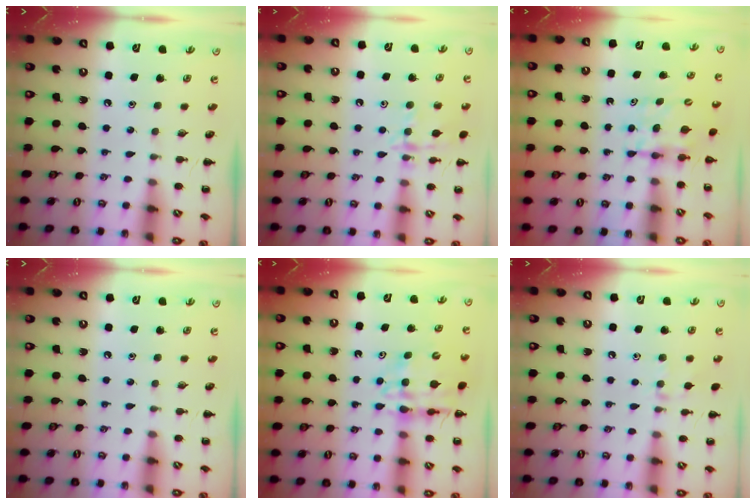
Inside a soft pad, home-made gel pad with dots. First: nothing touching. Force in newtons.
{"total": 12.5, "press": 12.5, "slide": 1.1}
{"total": 4.5, "press": 4.3, "slide": 1.5}
{"total": 0.0}
{"total": 12.1, "press": 11.6, "slide": 3.5}
{"total": 6.9, "press": 6.7, "slide": 1.8}